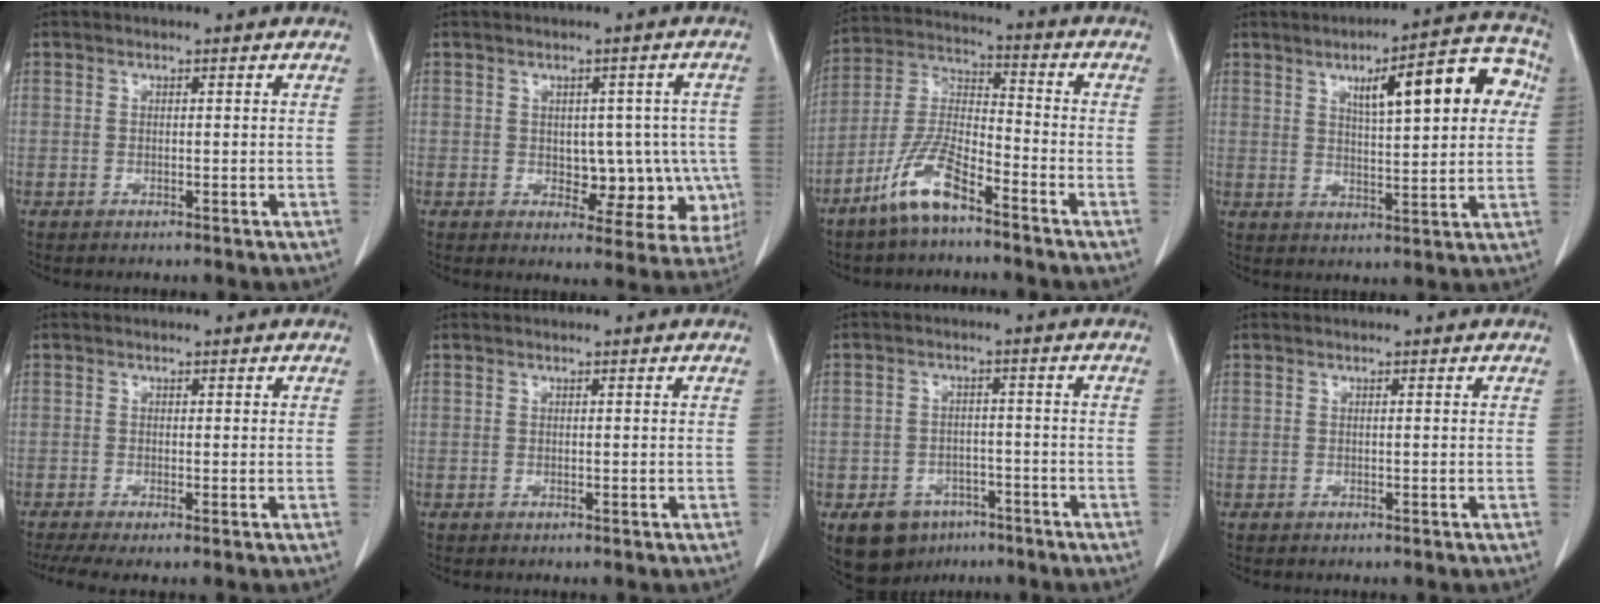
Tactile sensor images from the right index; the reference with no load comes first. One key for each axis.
{"total": 8.9, "fx": -1.1, "fy": 5.7, "fz": 6.8, "tx": -0.056, "ty": 0.018, "tz": 0.002}
{"total": 10.0, "fx": -6.7, "fy": 2.2, "fz": 7.1, "tx": -0.156, "ty": -0.008, "tz": -0.137}
{"total": 13.8, "fx": 4.3, "fy": 3.3, "fz": 12.7, "tx": -0.168, "ty": 0.028, "tz": 0.057}
{"total": 3.7, "fx": -2.1, "fy": 0.9, "fz": 2.9, "tx": -0.059, "ty": -0.007, "tz": -0.038}
{"total": 0.0}
{"total": 7.6, "fx": -4.7, "fy": 5.4, "fz": 2.6, "tx": -0.040, "ty": 0.007, "tz": -0.063}
{"total": 0.0}